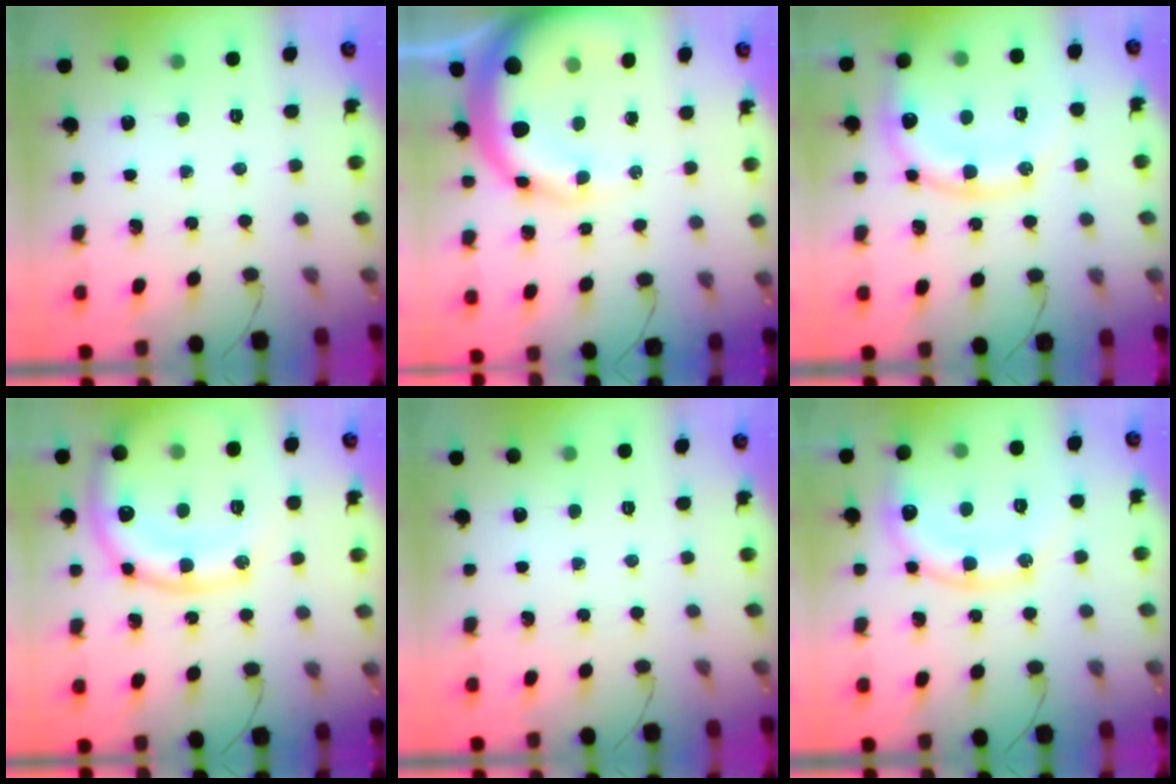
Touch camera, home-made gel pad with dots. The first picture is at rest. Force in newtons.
{"total": 15.4, "press": 15.0, "slide": 3.3}
{"total": 16.4, "press": 16.2, "slide": 2.3}
{"total": 16.5, "press": 16.3, "slide": 2.4}
{"total": 0.0}
{"total": 15.3, "press": 15.2, "slide": 1.9}